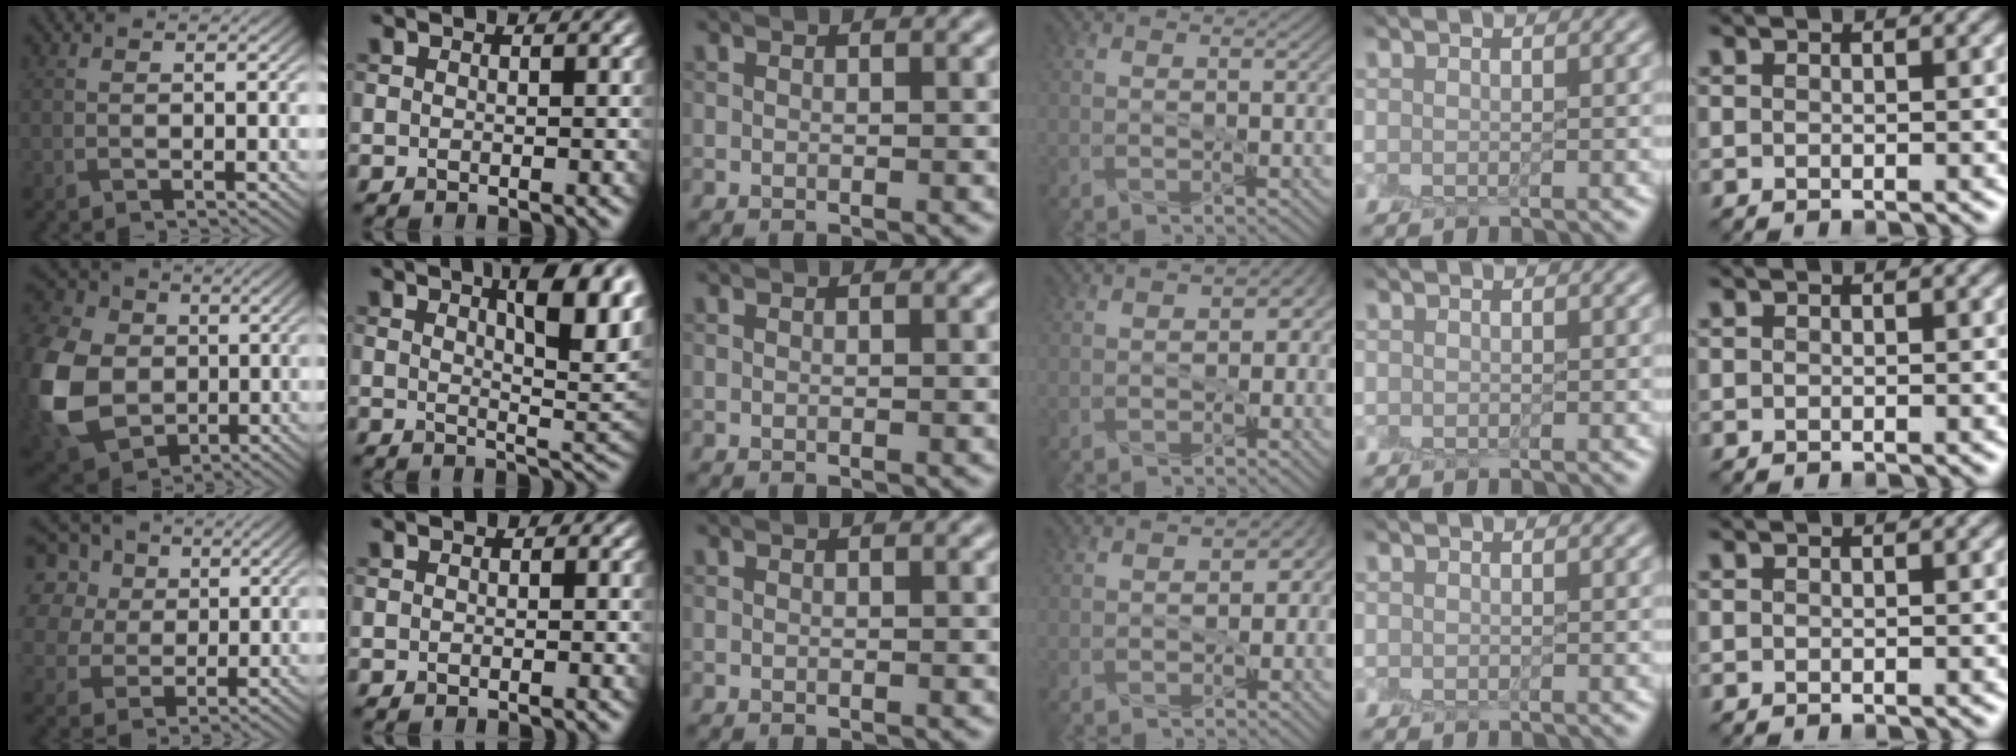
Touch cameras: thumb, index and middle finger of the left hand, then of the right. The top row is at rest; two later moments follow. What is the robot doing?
{"motion": "peel", "object": "lint roller sheet"}